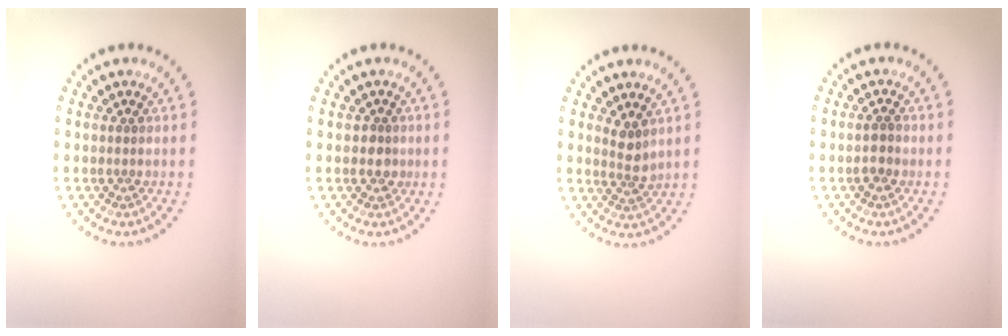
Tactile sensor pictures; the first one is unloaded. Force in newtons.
{"total": 1.4, "press": 1.2, "slide": 0.7}
{"total": 1.8, "press": 1.2, "slide": 1.3}
{"total": 1.3, "press": 1.2, "slide": 0.5}